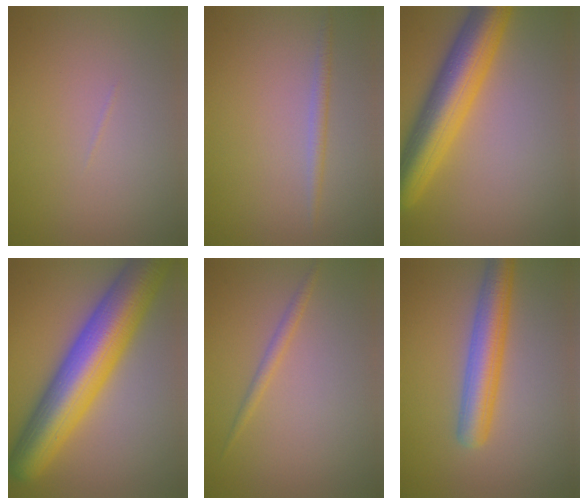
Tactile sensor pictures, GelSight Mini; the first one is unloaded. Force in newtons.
{"total": 1.2, "press": 1.2, "slide": 0.1}
{"total": 8.4, "press": 8.4, "slide": 0.2}
{"total": 12.1, "press": 12.1, "slide": 0.3}
{"total": 1.2, "press": 1.2, "slide": 0.1}
{"total": 4.9, "press": 4.9, "slide": 0.3}